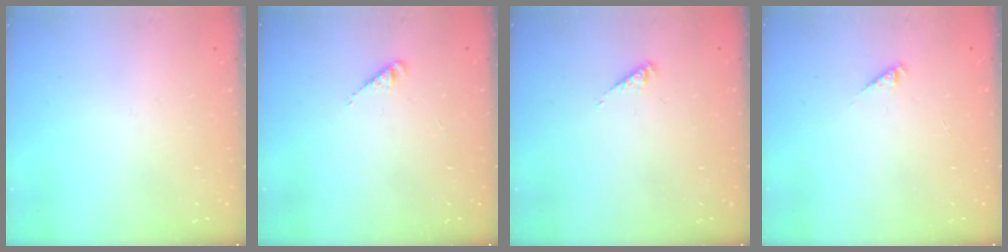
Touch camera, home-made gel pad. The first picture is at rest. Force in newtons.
{"total": 2.3, "press": 2.3, "slide": 0.4}
{"total": 2.0, "press": 2.0, "slide": 0.5}
{"total": 0.5, "press": 0.5, "slide": 0.2}